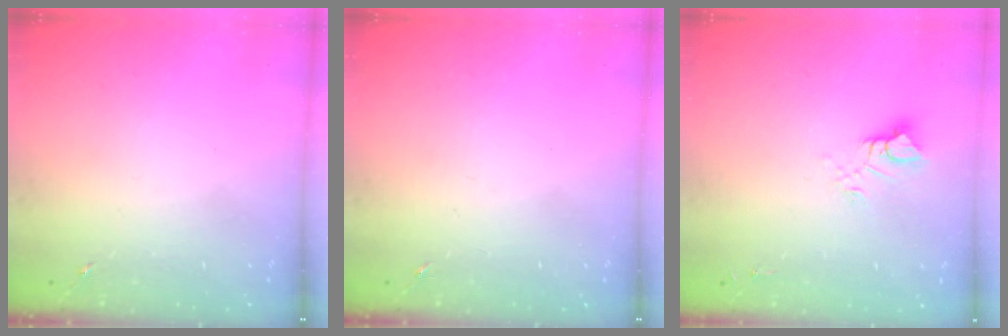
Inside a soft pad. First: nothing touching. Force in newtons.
{"total": 0.0}
{"total": 6.3, "press": 6.3, "slide": 0.5}